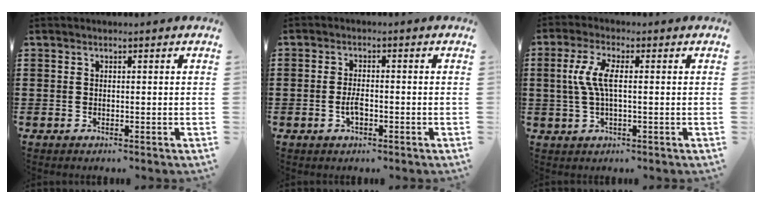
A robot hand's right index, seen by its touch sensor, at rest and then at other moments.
{"total": 2.8, "force": [-0.8, 1.1, 2.5], "torque": [-0.054, 0.000, -0.017]}
{"total": 5.5, "force": [0.1, 1.9, 5.2], "torque": [-0.124, -0.004, -0.009]}